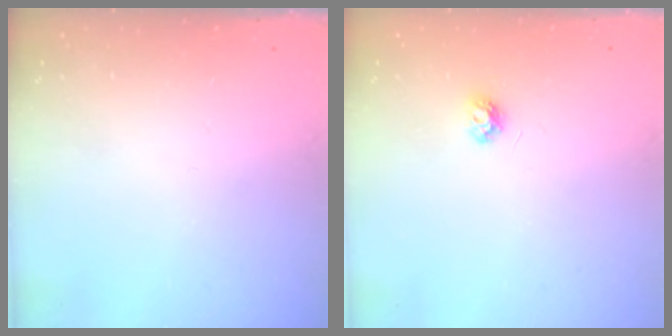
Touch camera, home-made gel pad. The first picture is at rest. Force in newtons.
{"total": 3.8, "press": 3.8, "slide": 0.5}